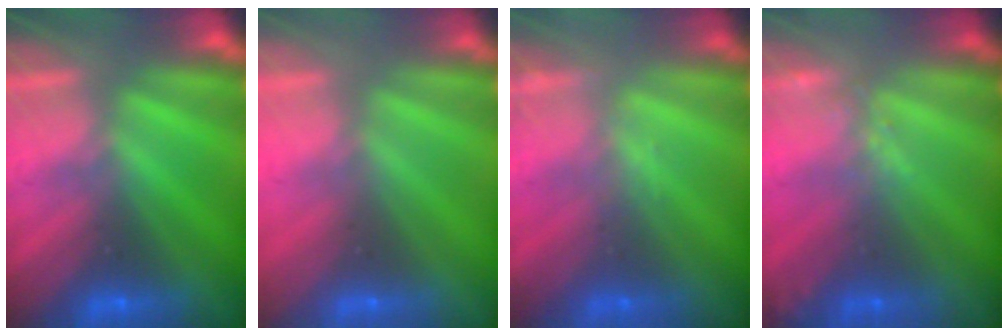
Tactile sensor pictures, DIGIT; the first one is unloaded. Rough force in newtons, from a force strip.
{"total": 2.8}
{"total": 1.9}
{"total": 1.6}